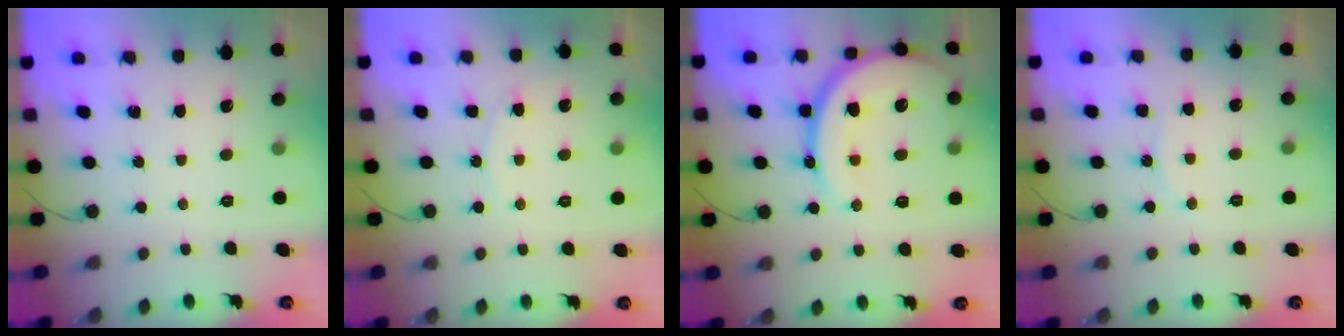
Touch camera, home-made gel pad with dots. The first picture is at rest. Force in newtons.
{"total": 6.7, "press": 6.7, "slide": 0.6}
{"total": 16.9, "press": 16.8, "slide": 1.8}
{"total": 4.4, "press": 4.4, "slide": 0.5}